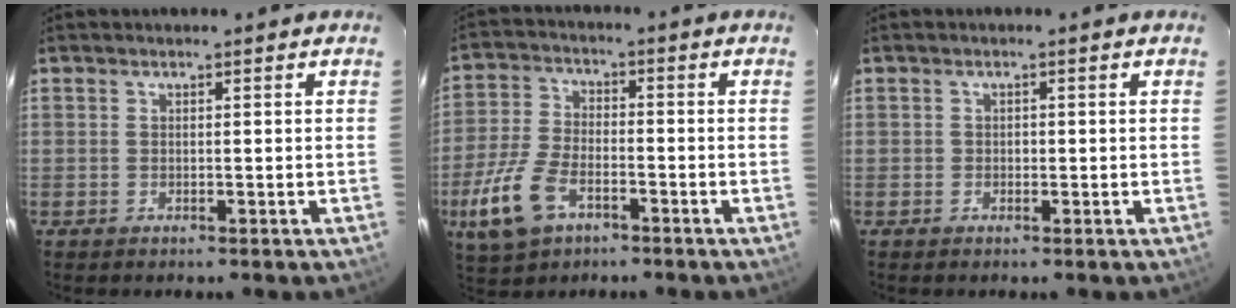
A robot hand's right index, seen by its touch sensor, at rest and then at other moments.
{"total": 12.0, "force": [-5.9, 6.5, 8.1], "torque": [-0.193, -0.006, -0.111]}
{"total": 1.0, "force": [-0.2, 0.9, 0.2], "torque": [-0.002, 0.003, -0.002]}